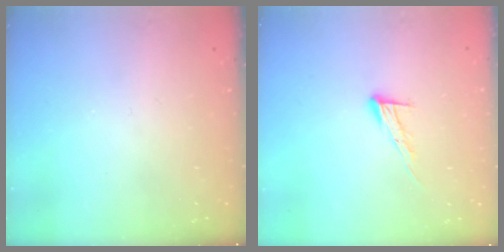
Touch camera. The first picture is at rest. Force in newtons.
{"total": 8.8, "press": 8.7, "slide": 0.2}